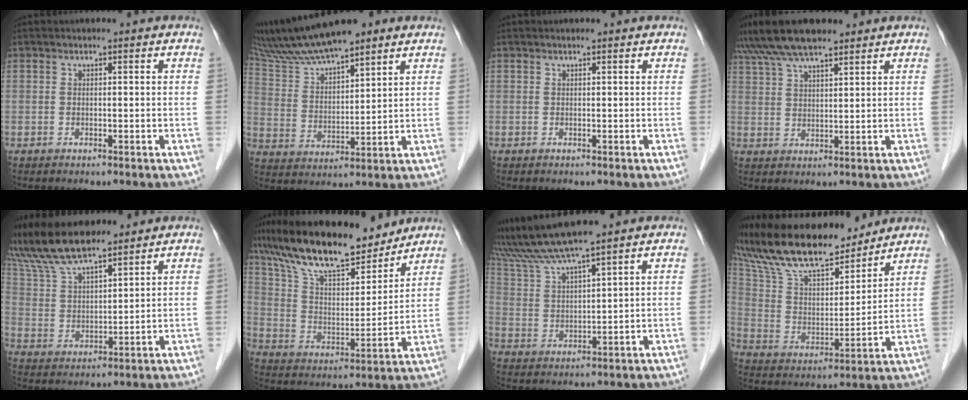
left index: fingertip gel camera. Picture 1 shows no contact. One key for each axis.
{"total": 13.2, "fx": 11.2, "fy": 2.1, "fz": 6.6, "tx": -0.127, "ty": 0.020, "tz": 0.210}
{"total": 1.0, "fx": 0.8, "fy": 0.0, "fz": 0.5, "tx": -0.007, "ty": 0.014, "tz": 0.014}
{"total": 9.8, "fx": 8.0, "fy": 1.9, "fz": 5.3, "tx": -0.097, "ty": 0.030, "tz": 0.145}
{"total": 13.9, "fx": 12.2, "fy": 2.5, "fz": 6.2, "tx": -0.134, "ty": 0.025, "tz": 0.239}
{"total": 18.0, "fx": 14.9, "fy": 4.4, "fz": 9.1, "tx": -0.165, "ty": 0.012, "tz": 0.267}
{"total": 9.5, "fx": 8.4, "fy": -1.4, "fz": 4.3, "tx": -0.094, "ty": 0.012, "tz": 0.166}
{"total": 21.4, "fx": 18.5, "fy": 4.9, "fz": 9.6, "tx": -0.191, "ty": 0.019, "tz": 0.326}